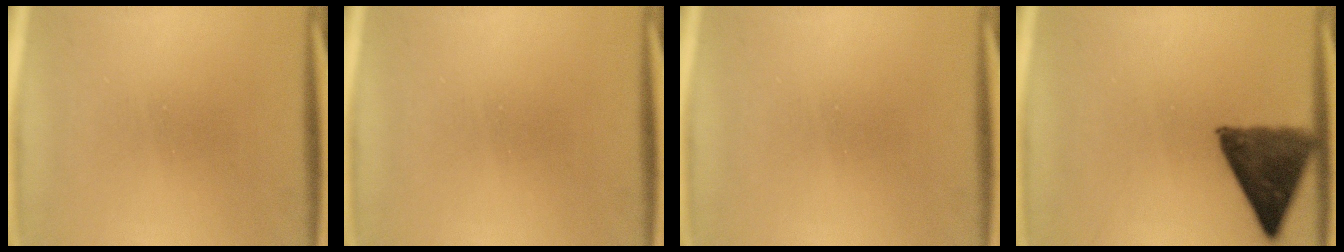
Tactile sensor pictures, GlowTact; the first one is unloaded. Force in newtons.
{"total": 0.0}
{"total": 0.0}
{"total": 10.5}